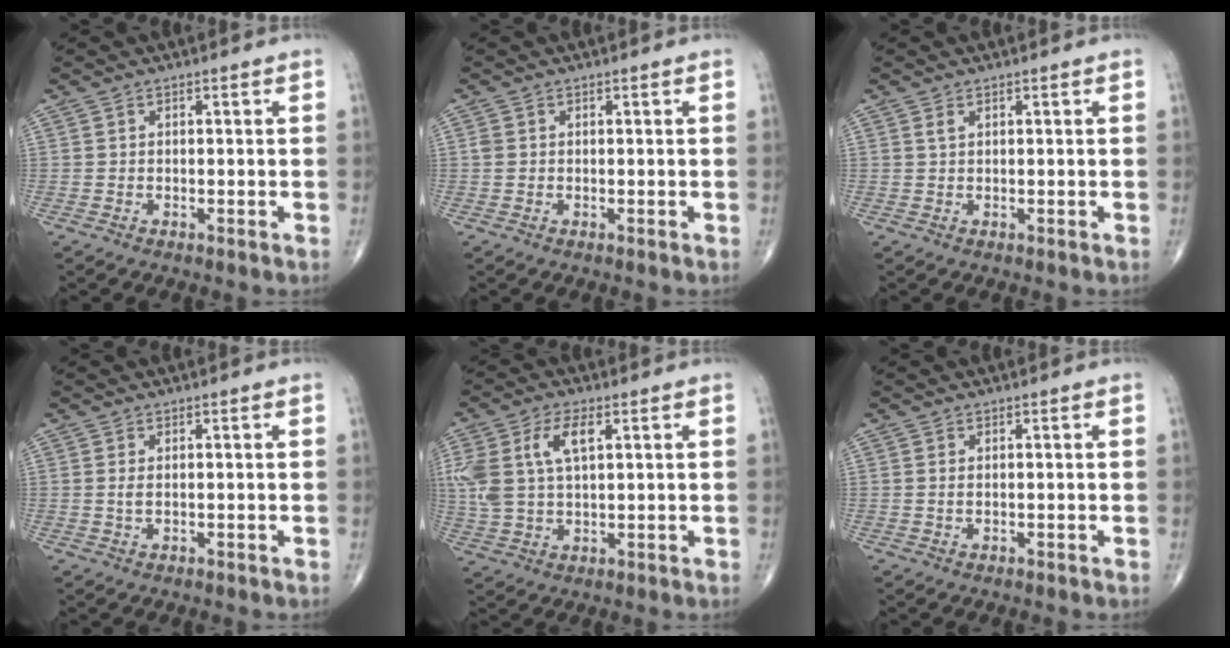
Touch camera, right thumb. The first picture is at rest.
{"total": 1.0, "force": [0.1, 0.8, 0.5], "torque": [-0.011, 0.001, 0.002]}
{"total": 0.9, "force": [0.5, 0.4, 0.6], "torque": [-0.013, 0.005, 0.011]}
{"total": 1.2, "force": [0.2, 0.5, 1.1], "torque": [-0.025, -0.001, 0.008]}
{"total": 11.0, "force": [3.4, 5.6, 8.9], "torque": [-0.203, 0.009, 0.073]}
{"total": 0.5, "force": [0.1, 0.2, 0.5], "torque": [-0.013, 0.001, 0.005]}